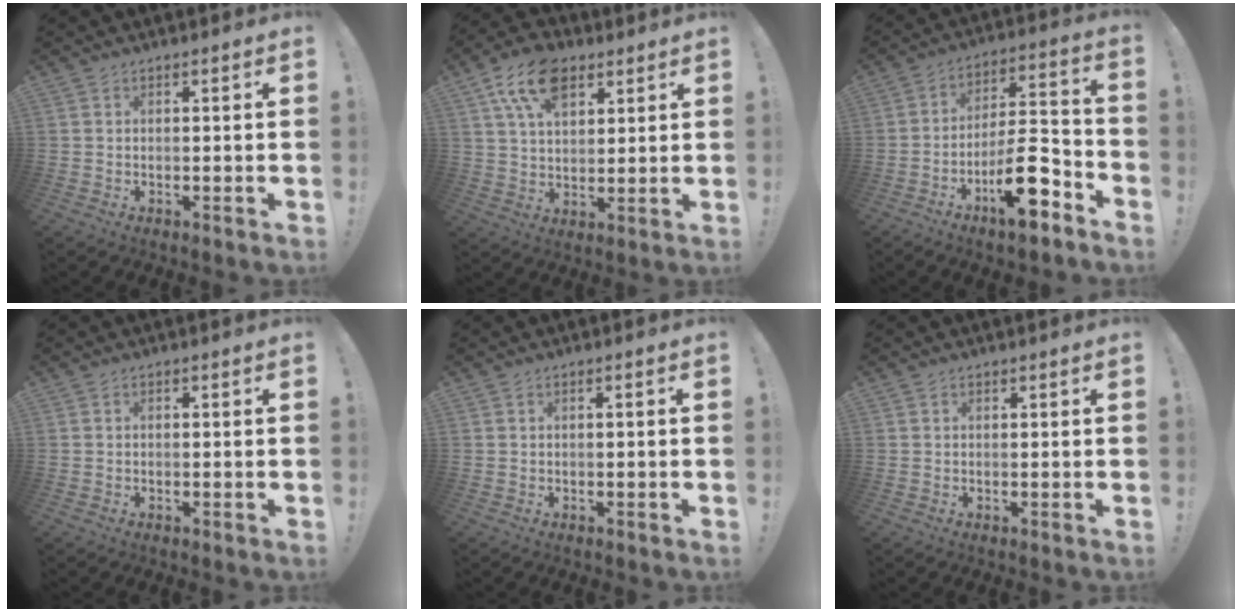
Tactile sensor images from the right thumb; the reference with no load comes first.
{"total": 14.0, "force": [7.4, 8.3, 8.5], "torque": [-0.138, -0.024, 0.138]}
{"total": 13.4, "force": [-7.2, 4.0, 10.5], "torque": [-0.172, 0.039, -0.117]}
{"total": 0.6, "force": [-0.5, 0.2, 0.2], "torque": [-0.004, 0.001, -0.008]}
{"total": 0.9, "force": [-0.6, -0.1, 0.7], "torque": [-0.010, 0.000, -0.012]}
{"total": 0.0}